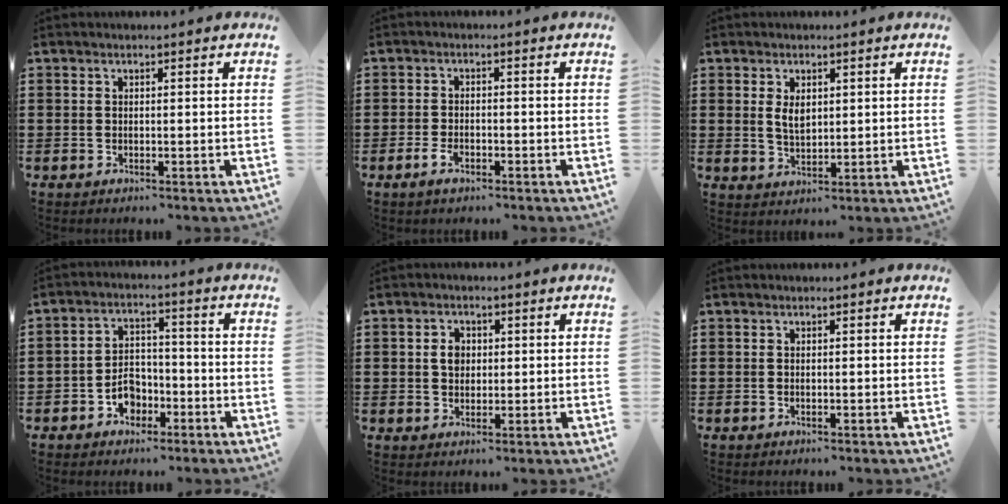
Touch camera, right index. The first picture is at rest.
{"total": 2.7, "force": [-1.3, 1.2, 2.0], "torque": [-0.045, -0.005, -0.026]}
{"total": 3.3, "force": [1.1, 1.8, 2.6], "torque": [-0.047, 0.003, 0.017]}
{"total": 4.8, "force": [-2.3, 3.3, 2.5], "torque": [-0.040, 0.003, -0.044]}
{"total": 2.8, "force": [0.3, 2.3, 1.7], "torque": [-0.039, 0.011, 0.004]}
{"total": 0.0}